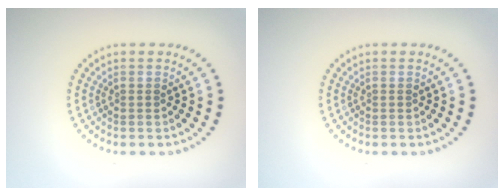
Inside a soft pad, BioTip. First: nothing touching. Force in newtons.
{"total": 0.0}